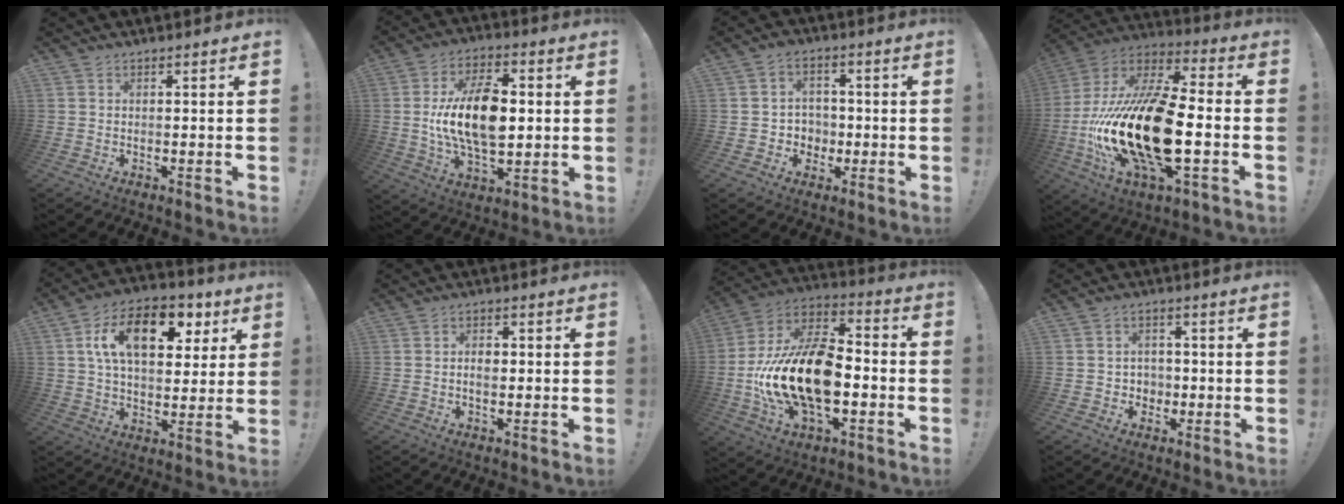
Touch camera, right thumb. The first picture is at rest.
{"total": 18.5, "force": [0.7, 10.8, 15.0], "torque": [-0.266, 0.005, 0.014]}
{"total": 5.9, "force": [0.0, 5.8, 1.3], "torque": [-0.021, -0.006, 0.000]}
{"total": 28.5, "force": [-6.1, 11.9, 25.1], "torque": [-0.517, 0.017, -0.096]}
{"total": 17.7, "force": [6.2, 10.5, 12.8], "torque": [-0.199, -0.005, 0.107]}
{"total": 3.1, "force": [0.0, 2.2, 2.2], "torque": [-0.019, 0.001, -0.006]}
{"total": 23.8, "force": [-3.9, 13.7, 19.0], "torque": [-0.363, 0.019, -0.058]}
{"total": 4.4, "force": [0.2, 4.3, 0.8], "torque": [-0.011, -0.003, 0.003]}